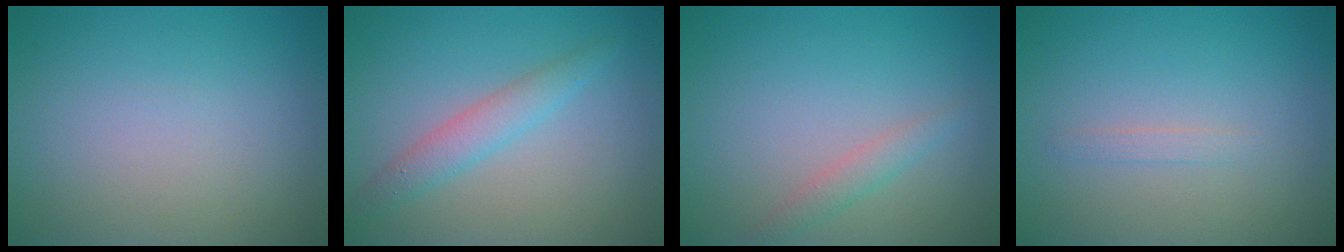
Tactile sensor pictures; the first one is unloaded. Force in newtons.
{"total": 2.5, "press": 2.5, "slide": 0.0}
{"total": 1.4, "press": 1.4, "slide": 0.1}
{"total": 0.8, "press": 0.8, "slide": 0.0}